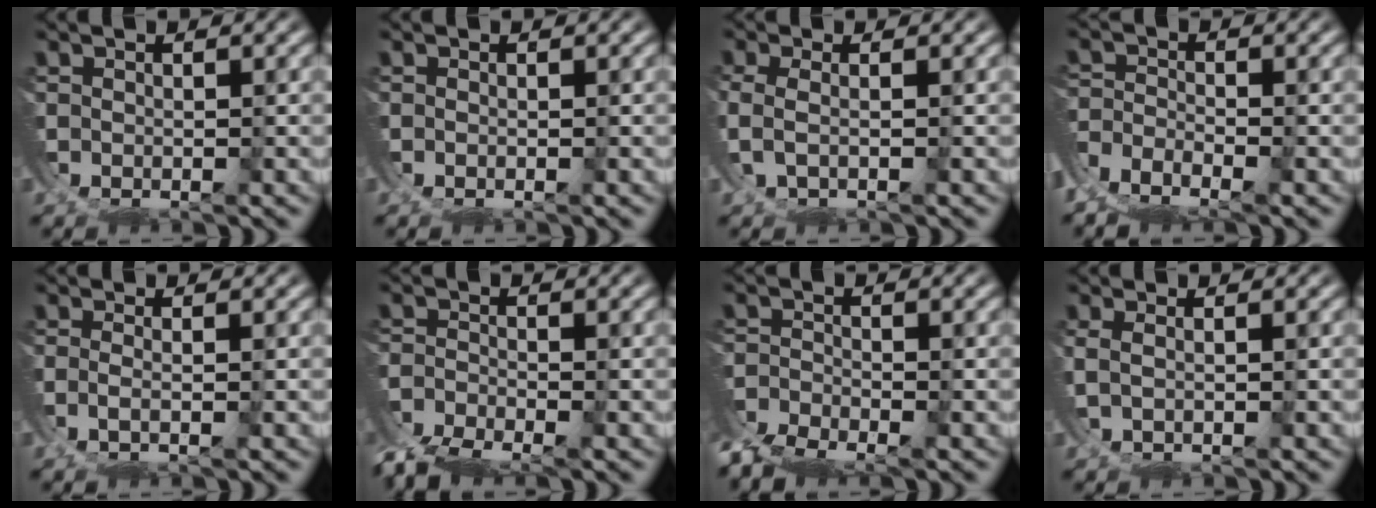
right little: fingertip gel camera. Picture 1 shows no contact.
{"total": 0.0}
{"total": 2.3, "force": [-0.2, 1.6, 1.7], "torque": [-0.052, -0.008, -0.002]}
{"total": 7.0, "force": [-4.4, 4.6, 2.9], "torque": [-0.070, -0.031, -0.067]}
{"total": 1.3, "force": [-0.5, 0.6, 1.0], "torque": [-0.027, -0.009, -0.009]}
{"total": 6.5, "force": [-5.0, 3.3, 2.6], "torque": [-0.061, -0.037, -0.071]}
{"total": 6.7, "force": [-5.0, 3.7, 2.3], "torque": [-0.059, -0.039, -0.072]}
{"total": 1.7, "force": [0.1, 1.2, 1.1], "torque": [-0.033, 0.001, 0.001]}